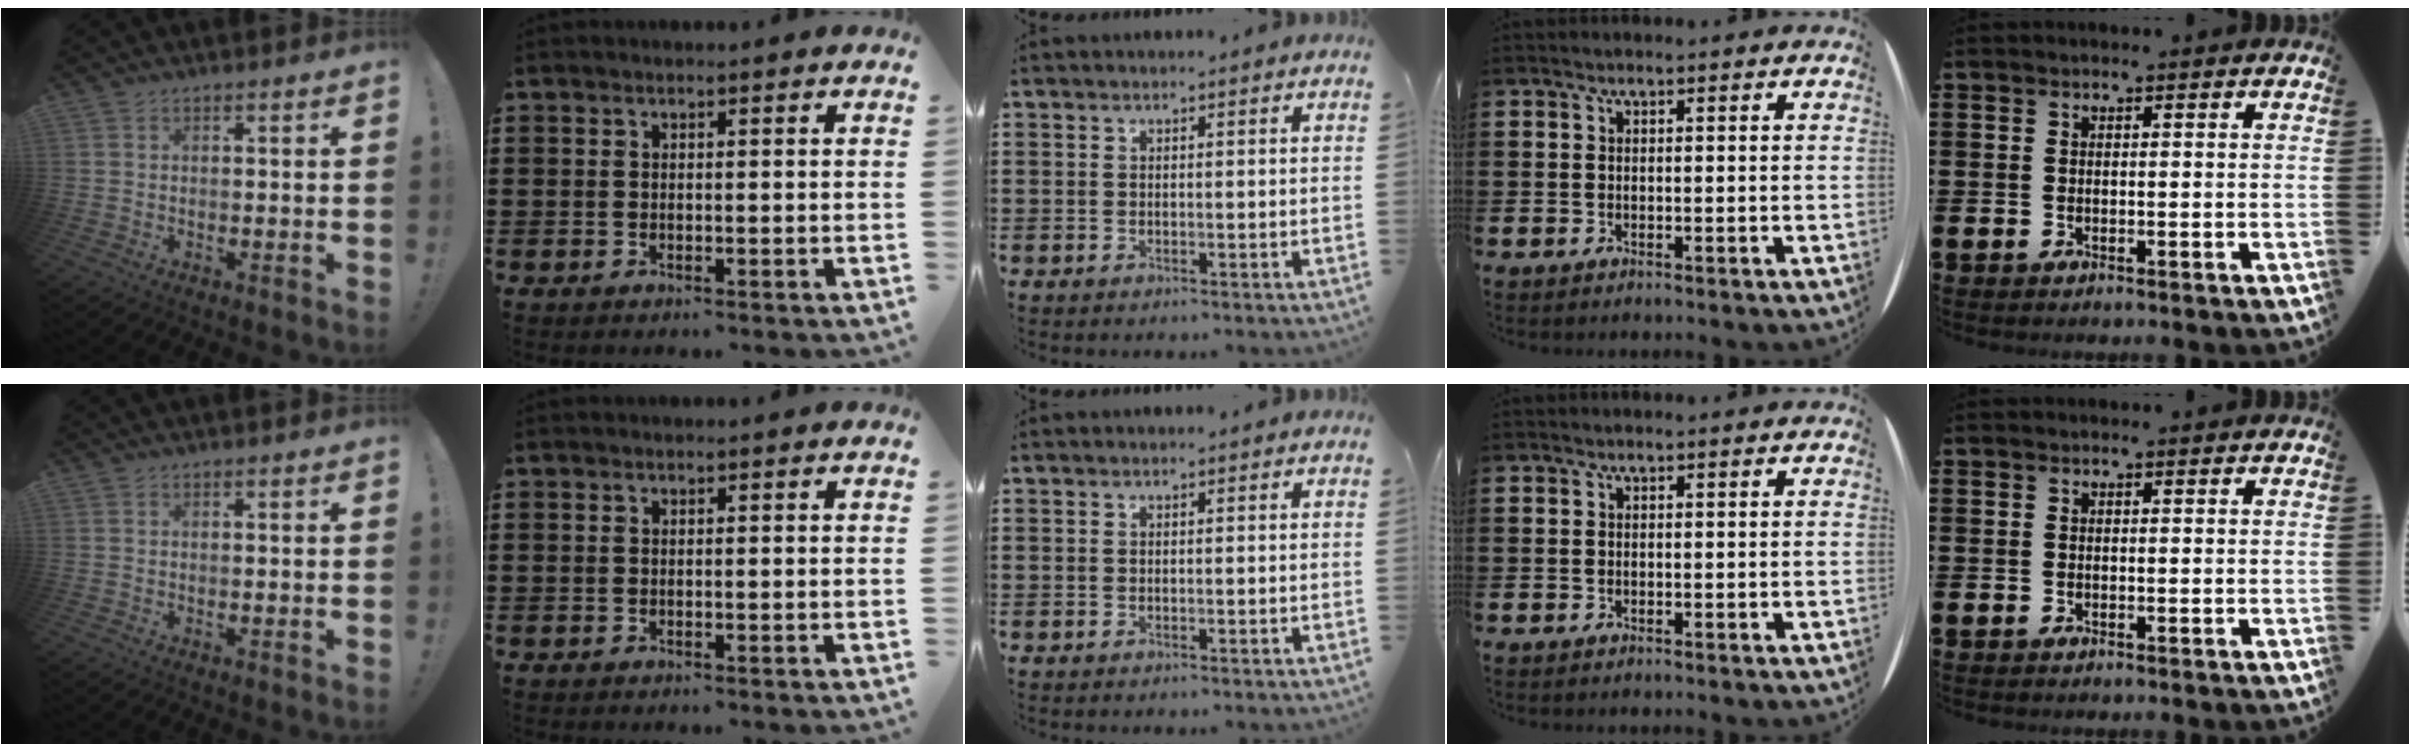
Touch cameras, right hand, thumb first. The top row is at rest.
{}